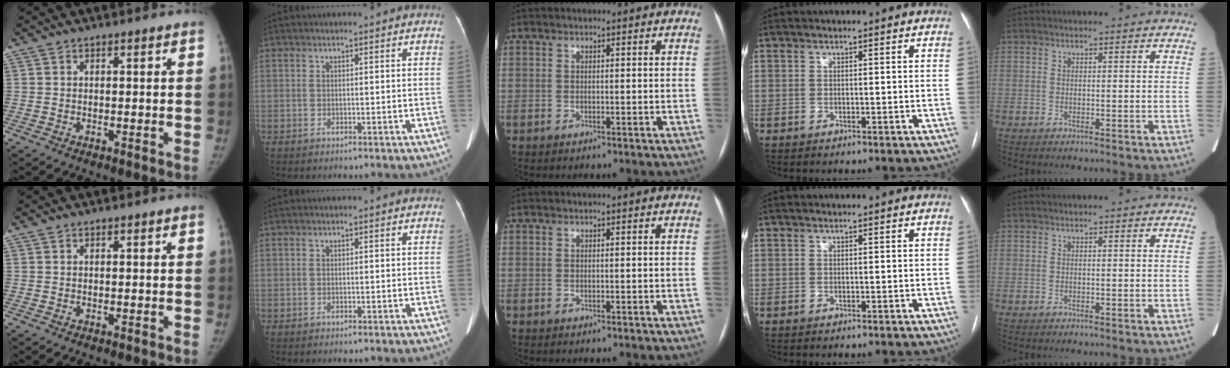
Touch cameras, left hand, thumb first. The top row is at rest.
{}